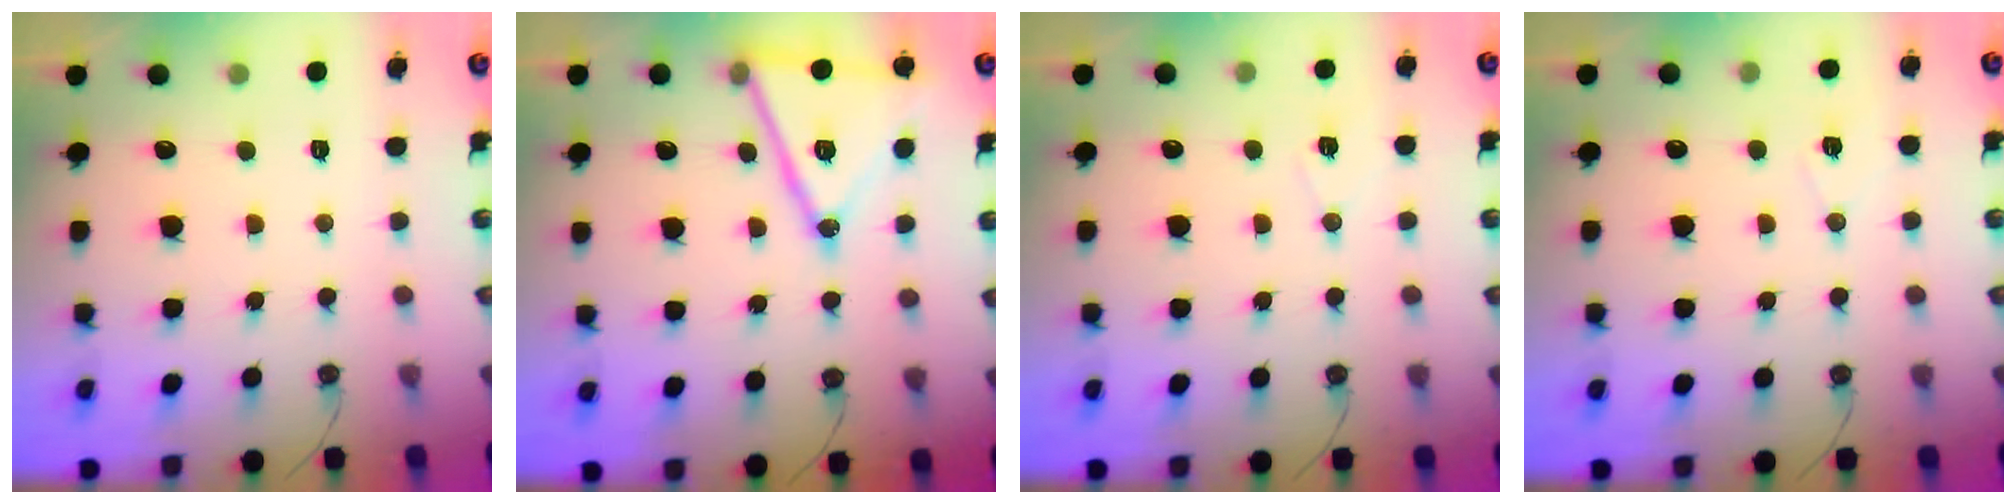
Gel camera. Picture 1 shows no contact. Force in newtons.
{"total": 18.1, "press": 17.8, "slide": 3.4}
{"total": 7.3, "press": 5.7, "slide": 4.5}
{"total": 7.3, "press": 5.7, "slide": 4.5}